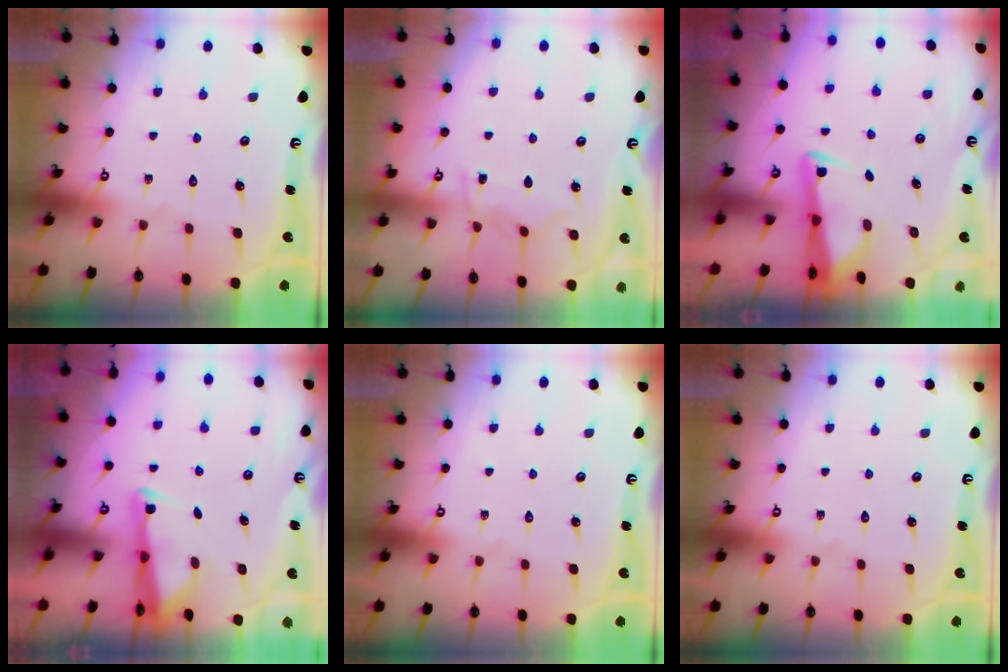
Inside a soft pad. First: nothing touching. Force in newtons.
{"total": 5.8, "press": 5.7, "slide": 0.7}
{"total": 2.5, "press": 2.5, "slide": 0.5}
{"total": 2.7, "press": 2.7, "slide": 0.6}
{"total": 0.0}
{"total": 0.0}